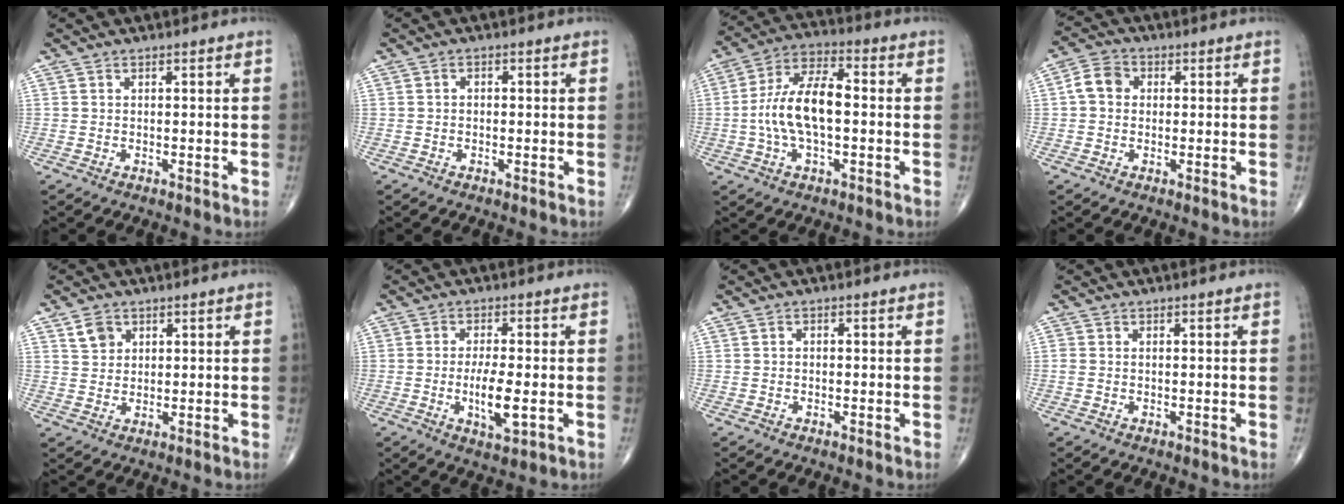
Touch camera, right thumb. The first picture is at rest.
{"total": 0.8, "force": [-0.2, 0.6, 0.4], "torque": [-0.004, 0.000, -0.006]}
{"total": 13.1, "force": [-0.9, 6.1, 11.6], "torque": [-0.225, 0.034, -0.022]}
{"total": 5.0, "force": [0.4, 4.1, 2.8], "torque": [-0.043, 0.014, -0.003]}
{"total": 3.8, "force": [2.0, 2.9, 1.4], "torque": [-0.010, -0.009, 0.038]}
{"total": 7.2, "force": [-1.3, 2.2, 6.7], "torque": [-0.120, -0.010, -0.022]}
{"total": 0.5, "force": [-0.1, 0.4, 0.3], "torque": [-0.002, -0.001, -0.006]}
{"total": 1.1, "force": [-0.1, 0.9, 0.7], "torque": [-0.019, 0.003, 0.000]}